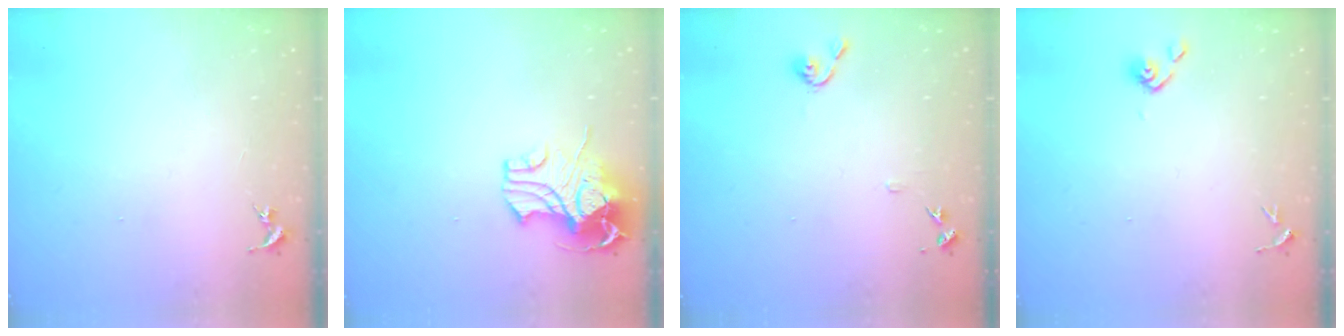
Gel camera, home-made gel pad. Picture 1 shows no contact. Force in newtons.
{"total": 12.2, "press": 12.0, "slide": 1.9}
{"total": 6.2, "press": 6.2, "slide": 0.6}
{"total": 3.6, "press": 3.5, "slide": 0.9}